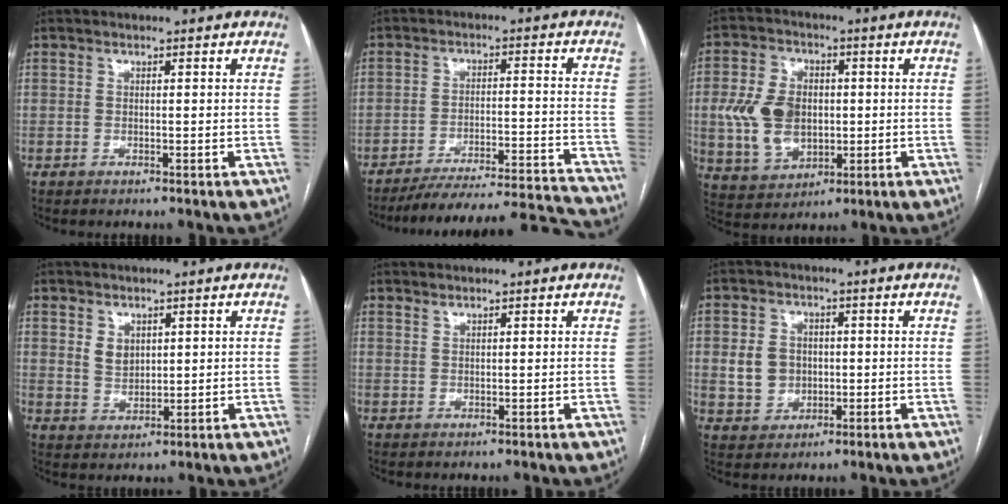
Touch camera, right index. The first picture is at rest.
{"total": 19.2, "force": [-18.5, 0.1, 5.1], "torque": [-0.056, 0.005, -0.259]}
{"total": 11.0, "force": [0.0, 7.8, 7.8], "torque": [-0.172, 0.017, 0.012]}
{"total": 3.4, "force": [1.6, 2.4, 1.8], "torque": [-0.035, 0.000, 0.040]}
{"total": 0.8, "force": [0.7, 0.0, 0.1], "torque": [-0.004, -0.003, 0.016]}
{"total": 6.2, "force": [0.2, 5.6, 2.8], "torque": [-0.049, 0.014, 0.016]}